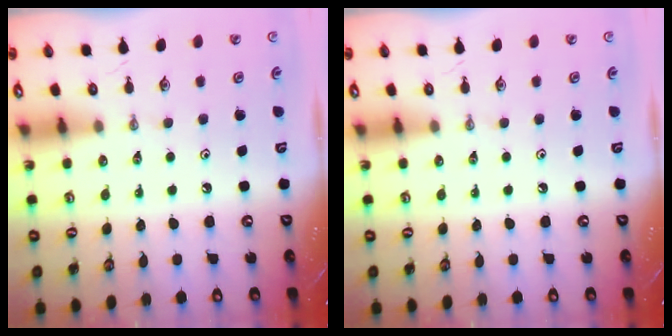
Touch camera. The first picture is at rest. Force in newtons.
{"total": 0.0}